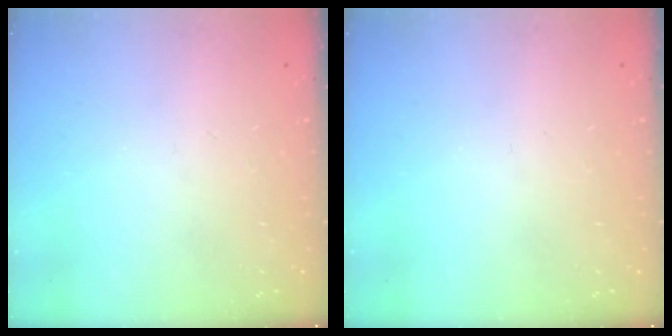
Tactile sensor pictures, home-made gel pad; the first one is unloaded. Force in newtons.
{"total": 0.0}